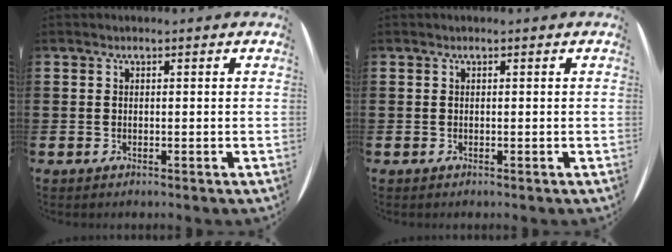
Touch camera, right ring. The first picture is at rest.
{"total": 0.0}